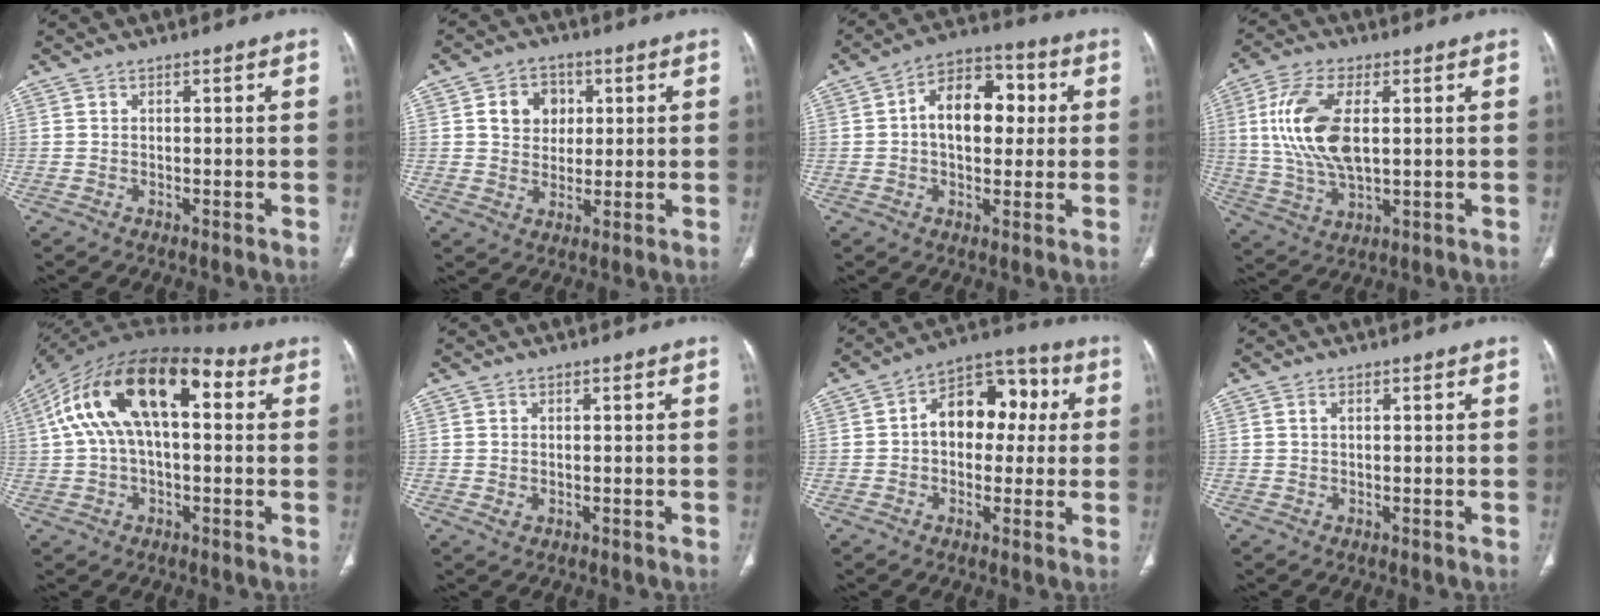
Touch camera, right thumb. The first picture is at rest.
{"total": 7.4, "force": [2.0, 6.1, 3.6], "torque": [-0.024, -0.003, 0.032]}
{"total": 12.8, "force": [1.6, 8.0, 9.8], "torque": [-0.123, 0.026, 0.017]}
{"total": 14.6, "force": [2.3, 7.1, 12.5], "torque": [-0.264, -0.004, 0.050]}
{"total": 20.7, "force": [4.5, 10.5, 17.3], "torque": [-0.304, 0.049, 0.061]}
{"total": 1.1, "force": [-0.1, 0.8, 0.8], "torque": [-0.020, 0.002, 0.002]}
{"total": 13.1, "force": [1.6, 8.9, 9.5], "torque": [-0.096, 0.036, 0.012]}
{"total": 0.7, "force": [0.2, 0.4, 0.6], "torque": [-0.013, 0.003, 0.004]}